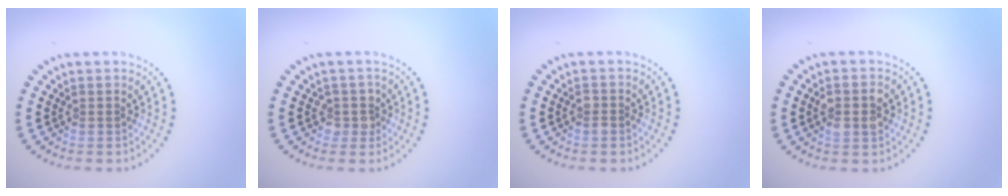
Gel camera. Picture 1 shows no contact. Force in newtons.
{"total": 1.6, "press": 1.4, "slide": 0.8}
{"total": 1.0, "press": 1.0, "slide": 0.2}
{"total": 2.8, "press": 2.8, "slide": 0.3}